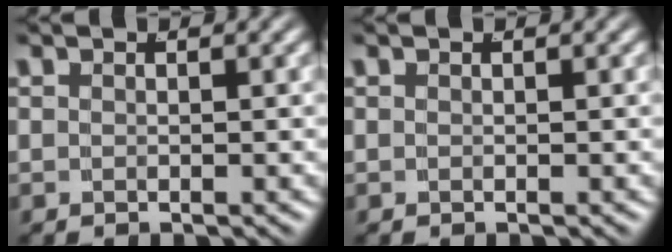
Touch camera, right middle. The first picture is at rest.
{"total": 0.0}